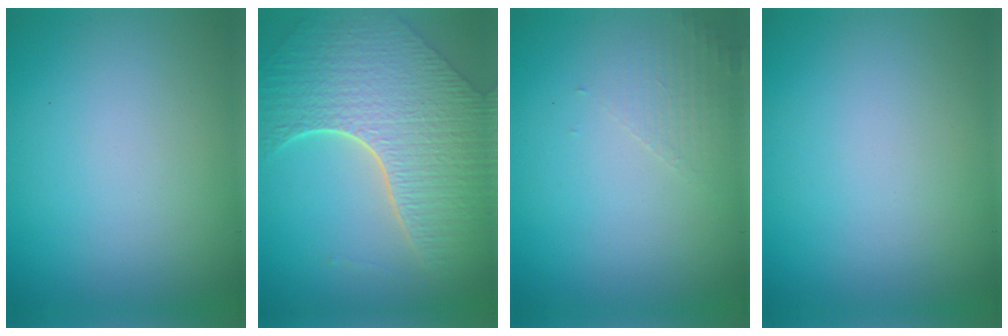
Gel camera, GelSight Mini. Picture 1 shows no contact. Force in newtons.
{"total": 8.6, "press": 6.4, "slide": 5.8}
{"total": 1.6, "press": 1.6, "slide": 0.4}
{"total": 0.0}